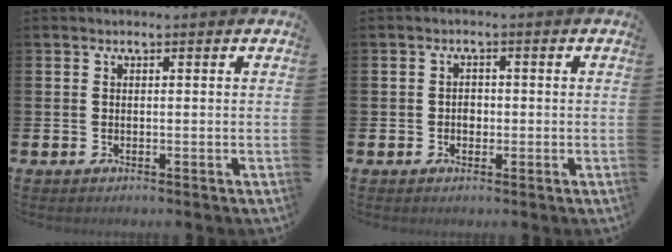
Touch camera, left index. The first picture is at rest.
{"total": 1.5, "force": [-0.3, 1.3, 0.8], "torque": [-0.004, 0.001, -0.010]}